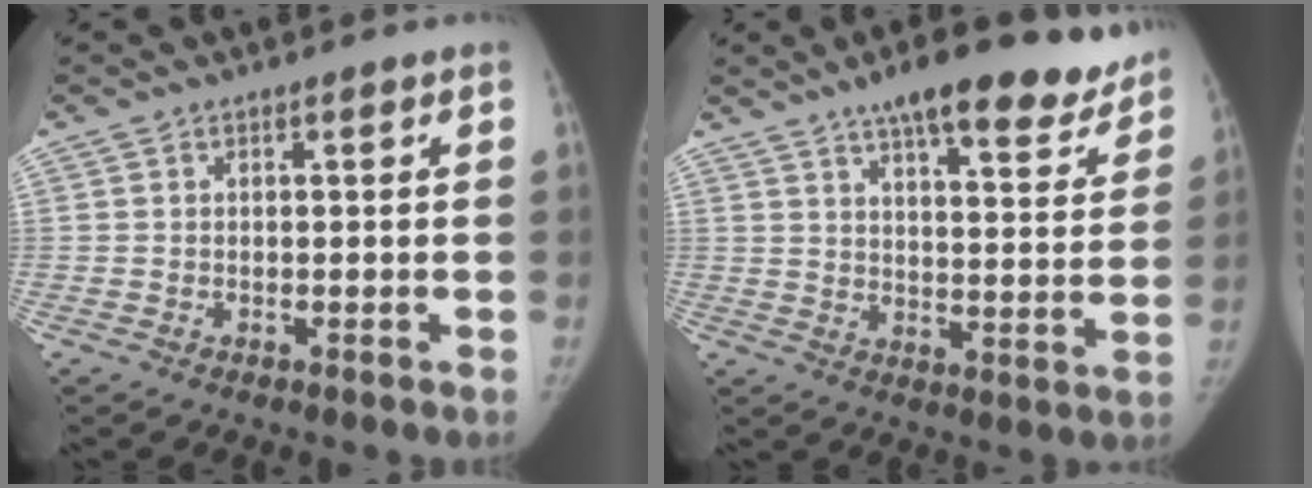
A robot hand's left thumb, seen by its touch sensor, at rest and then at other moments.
{"total": 18.4, "force": [14.2, 5.5, 10.4], "torque": [-0.103, -0.055, 0.193]}